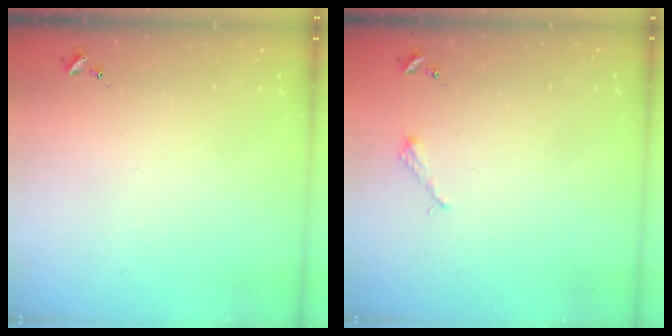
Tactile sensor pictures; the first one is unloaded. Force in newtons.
{"total": 2.2, "press": 2.2, "slide": 0.3}